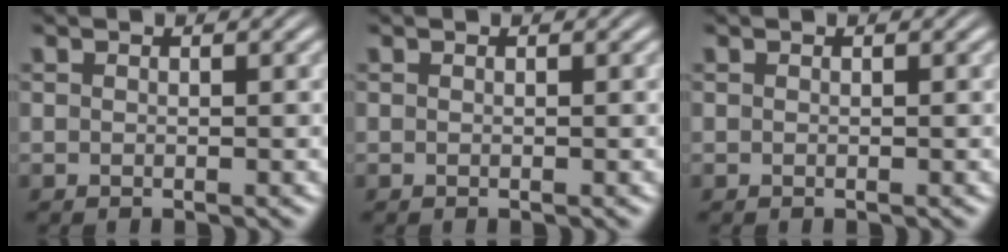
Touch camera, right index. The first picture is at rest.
{"total": 0.0}
{"total": 0.0}